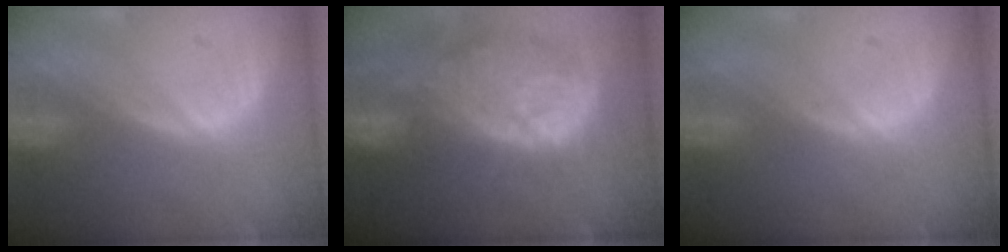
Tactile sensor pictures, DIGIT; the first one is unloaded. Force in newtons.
{"total": 12.5, "press": 11.1, "slide": 5.6}
{"total": 0.0}